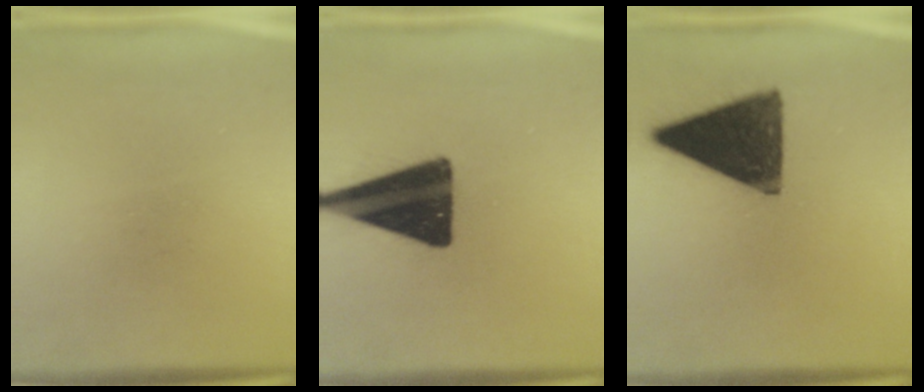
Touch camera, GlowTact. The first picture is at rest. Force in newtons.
{"total": 19.1}
{"total": 14.9}